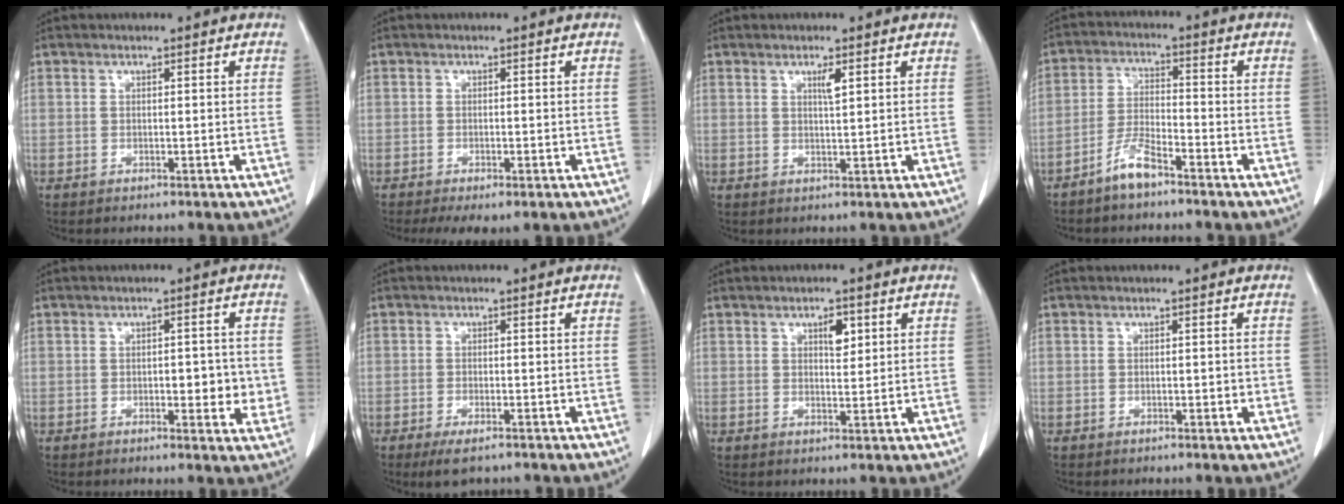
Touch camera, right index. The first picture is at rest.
{"total": 3.9, "force": [-2.6, 1.5, 2.6], "torque": [-0.044, -0.010, -0.038]}
{"total": 1.9, "force": [0.9, 0.1, 1.6], "torque": [-0.031, -0.003, 0.015]}
{"total": 5.2, "force": [-4.1, 0.9, 3.1], "torque": [-0.070, -0.003, -0.081]}
{"total": 4.9, "force": [-0.4, 2.2, 4.4], "torque": [-0.047, -0.002, -0.004]}
{"total": 3.7, "force": [-2.6, 1.0, 2.4], "torque": [-0.045, -0.007, -0.038]}
{"total": 2.9, "force": [1.3, 1.2, 2.3], "torque": [-0.036, -0.002, 0.022]}
{"total": 1.0, "force": [-0.1, 0.3, 0.9], "torque": [-0.013, 0.000, -0.001]}